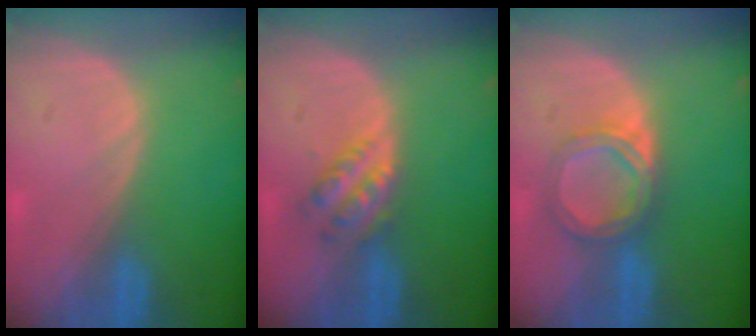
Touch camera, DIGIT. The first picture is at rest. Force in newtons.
{"total": 4.6, "press": 4.1, "slide": 2.2}
{"total": 5.4, "press": 5.2, "slide": 1.6}